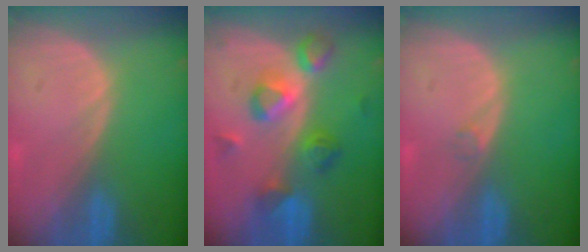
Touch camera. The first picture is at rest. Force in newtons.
{"total": 7.5, "press": 7.5, "slide": 0.9}
{"total": 0.8, "press": 0.8, "slide": 0.1}